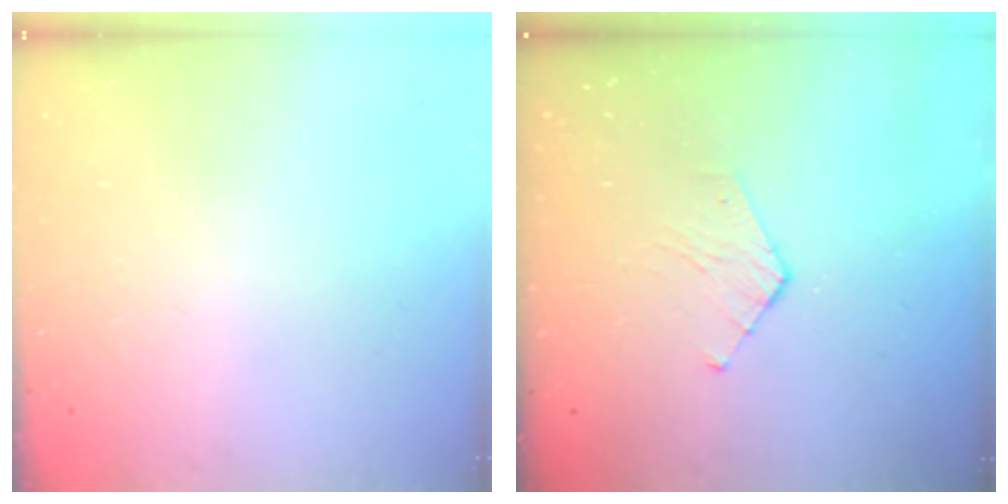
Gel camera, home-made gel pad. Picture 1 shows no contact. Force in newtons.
{"total": 2.8, "press": 2.8, "slide": 0.3}